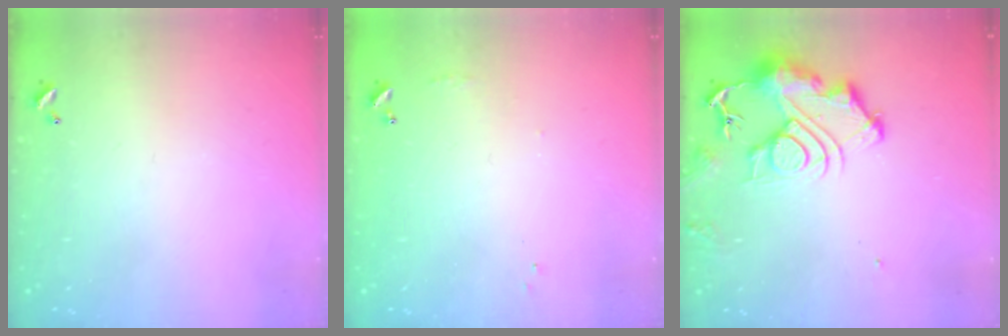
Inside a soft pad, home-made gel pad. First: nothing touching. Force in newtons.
{"total": 4.3, "press": 4.3, "slide": 0.6}
{"total": 12.2, "press": 12.1, "slide": 1.4}